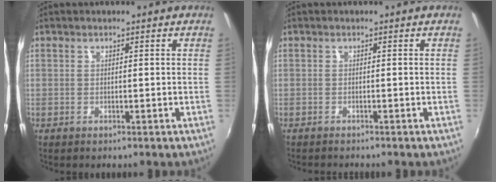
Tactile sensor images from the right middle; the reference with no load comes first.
{"total": 1.5, "force": [-1.4, 0.2, 0.3], "torque": [-0.010, -0.010, -0.025]}